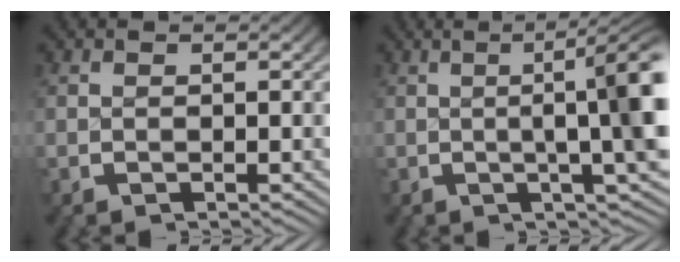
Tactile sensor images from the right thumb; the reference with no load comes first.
{"total": 10.0, "force": [1.6, 3.3, 9.4], "torque": [-0.106, 0.022, 0.010]}